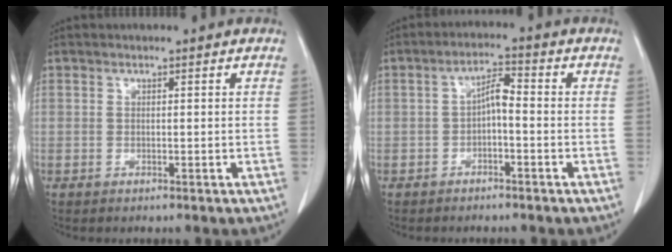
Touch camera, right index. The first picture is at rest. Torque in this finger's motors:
{"motor_torque": [0.35, -0.23, 0.17, 0.04]}